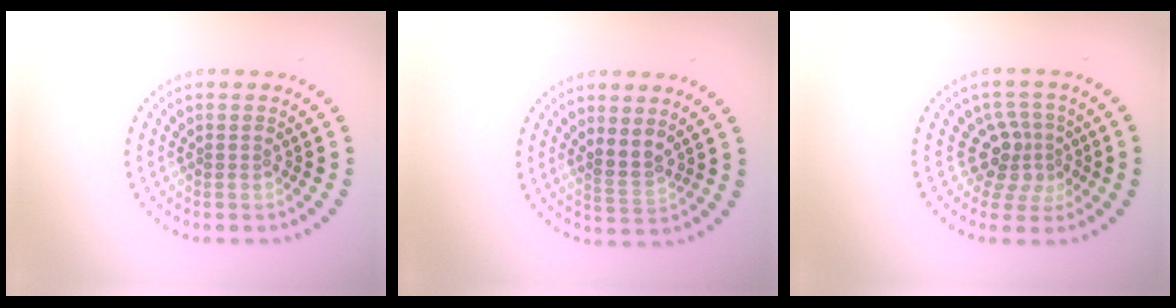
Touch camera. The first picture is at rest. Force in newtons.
{"total": 2.0, "press": 1.7, "slide": 1.0}
{"total": 3.2, "press": 2.2, "slide": 2.4}